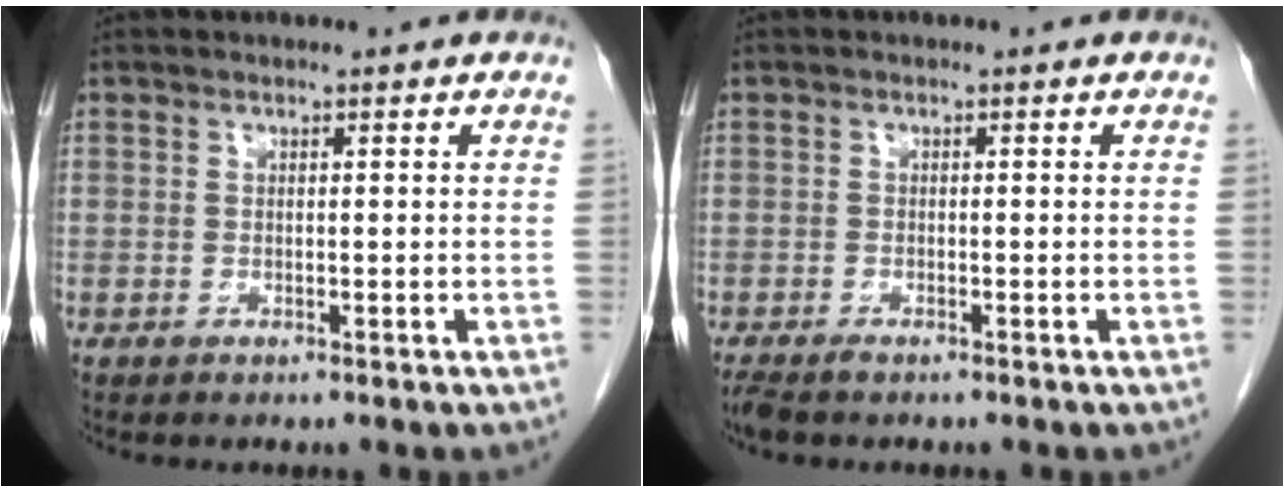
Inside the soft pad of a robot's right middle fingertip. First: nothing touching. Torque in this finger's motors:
{"motor_torque": [-0.02, 0.14, -0.03, 0.00]}